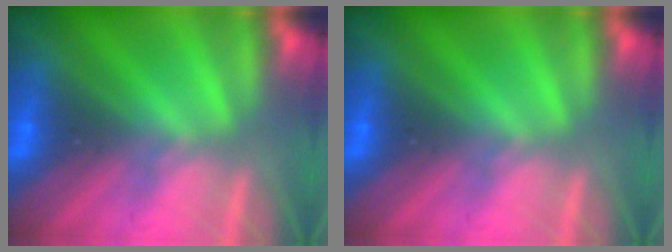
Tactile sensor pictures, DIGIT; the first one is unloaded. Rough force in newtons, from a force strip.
{"total": 0.0}